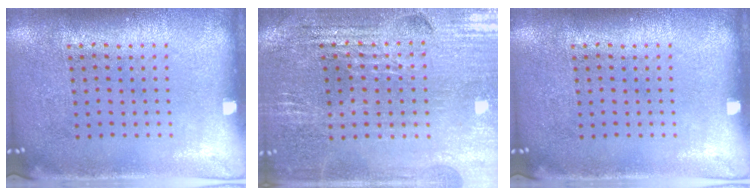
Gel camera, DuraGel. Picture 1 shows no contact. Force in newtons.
{"total": 2.9, "press": 2.8, "slide": 0.5}
{"total": 0.0}